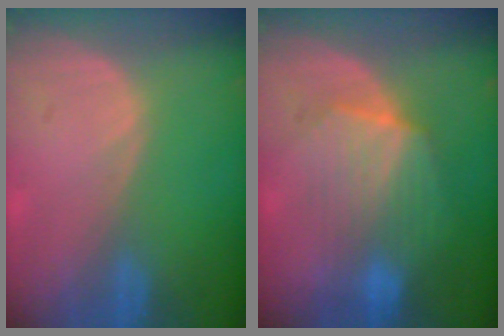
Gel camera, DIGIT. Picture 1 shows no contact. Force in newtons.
{"total": 7.0, "press": 6.9, "slide": 1.3}